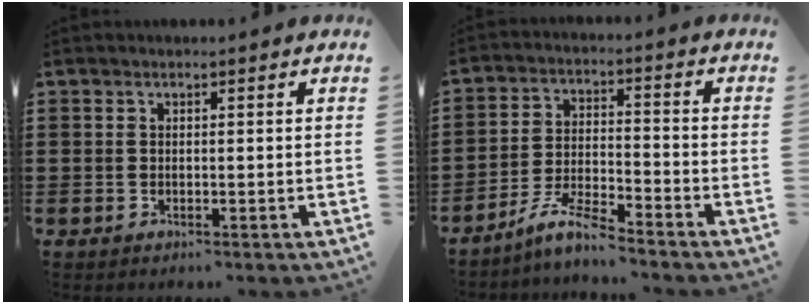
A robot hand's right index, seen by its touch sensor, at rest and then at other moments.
{"total": 6.4, "force": [-5.6, 0.4, 3.0], "torque": [-0.077, -0.007, -0.113]}